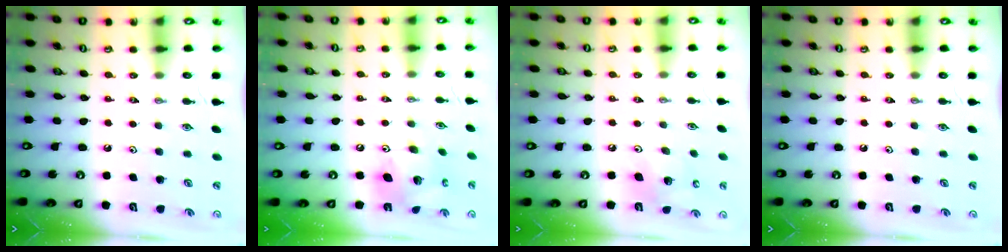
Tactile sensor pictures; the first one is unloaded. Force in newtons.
{"total": 13.4, "press": 13.3, "slide": 1.2}
{"total": 9.3, "press": 9.2, "slide": 1.6}
{"total": 0.0}